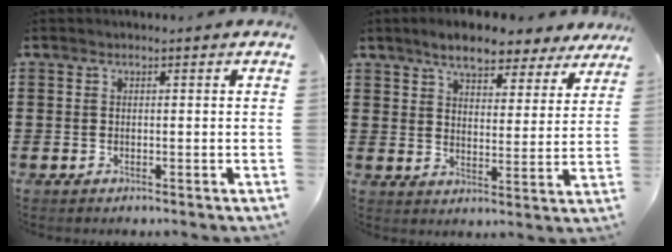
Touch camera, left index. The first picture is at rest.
{"total": 5.9, "force": [5.4, 1.5, 2.1], "torque": [-0.054, -0.017, 0.095]}